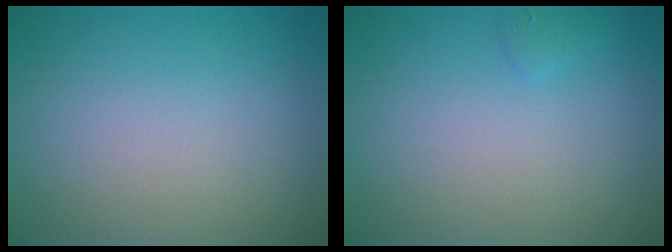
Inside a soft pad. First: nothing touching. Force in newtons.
{"total": 0.6, "press": 0.6, "slide": 0.1}